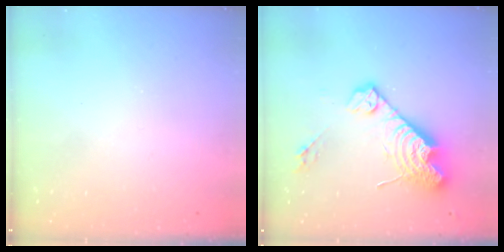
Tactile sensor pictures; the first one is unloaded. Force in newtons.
{"total": 17.8, "press": 17.7, "slide": 1.2}